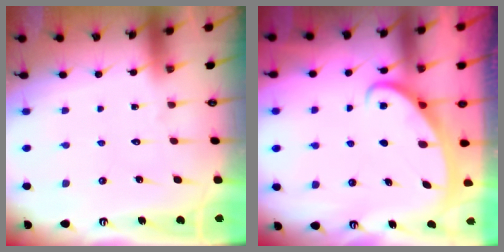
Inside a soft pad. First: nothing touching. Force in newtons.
{"total": 2.7, "press": 2.7, "slide": 0.3}